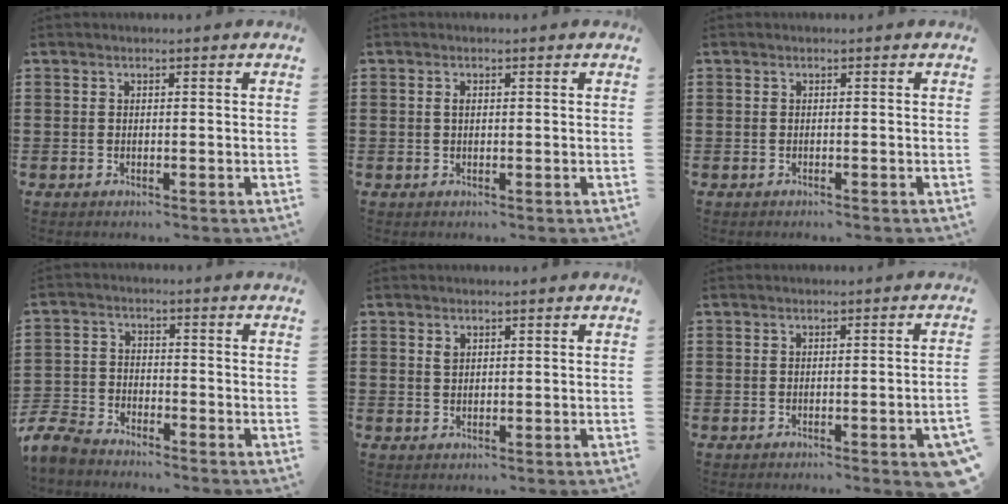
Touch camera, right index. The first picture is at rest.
{"total": 0.9, "force": [0.1, 0.5, 0.7], "torque": [-0.016, 0.002, 0.002]}
{"total": 0.0}
{"total": 5.2, "force": [-5.0, 1.2, 0.9], "torque": [-0.050, -0.005, -0.108]}
{"total": 1.3, "force": [0.7, 0.8, 0.7], "torque": [-0.009, 0.000, 0.011]}
{"total": 1.8, "force": [-1.0, -0.2, 1.5], "torque": [-0.024, -0.004, -0.017]}